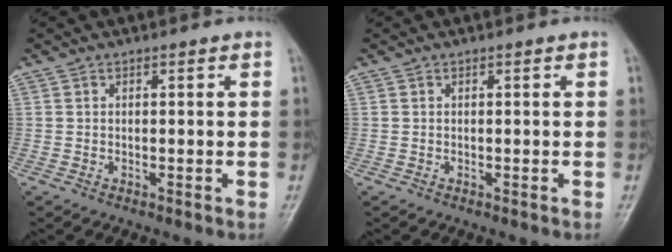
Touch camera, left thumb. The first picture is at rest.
{"total": 0.0}